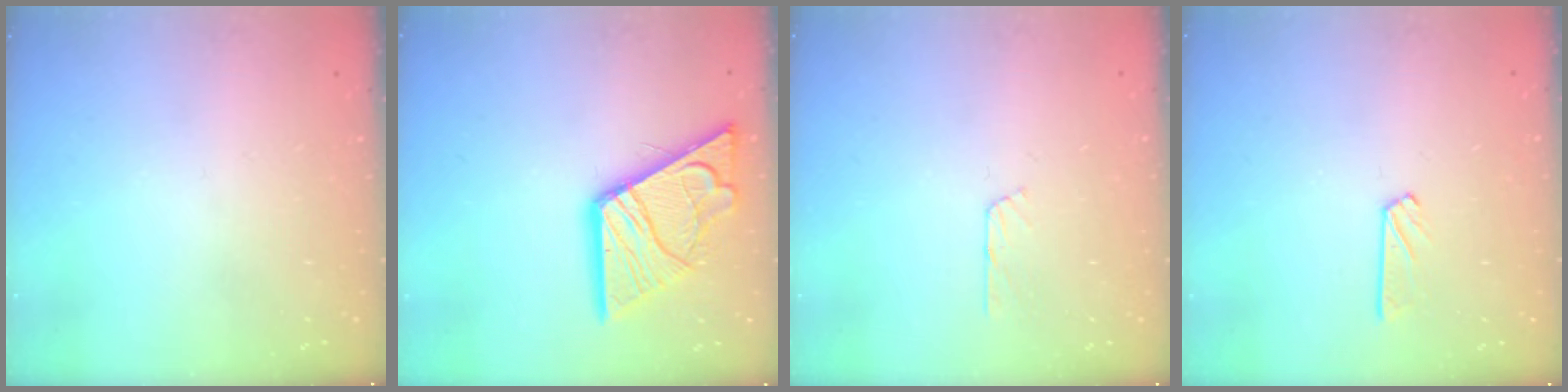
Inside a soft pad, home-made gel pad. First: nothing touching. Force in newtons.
{"total": 17.6, "press": 17.5, "slide": 1.8}
{"total": 2.7, "press": 2.7, "slide": 0.3}
{"total": 3.9, "press": 3.9, "slide": 0.3}